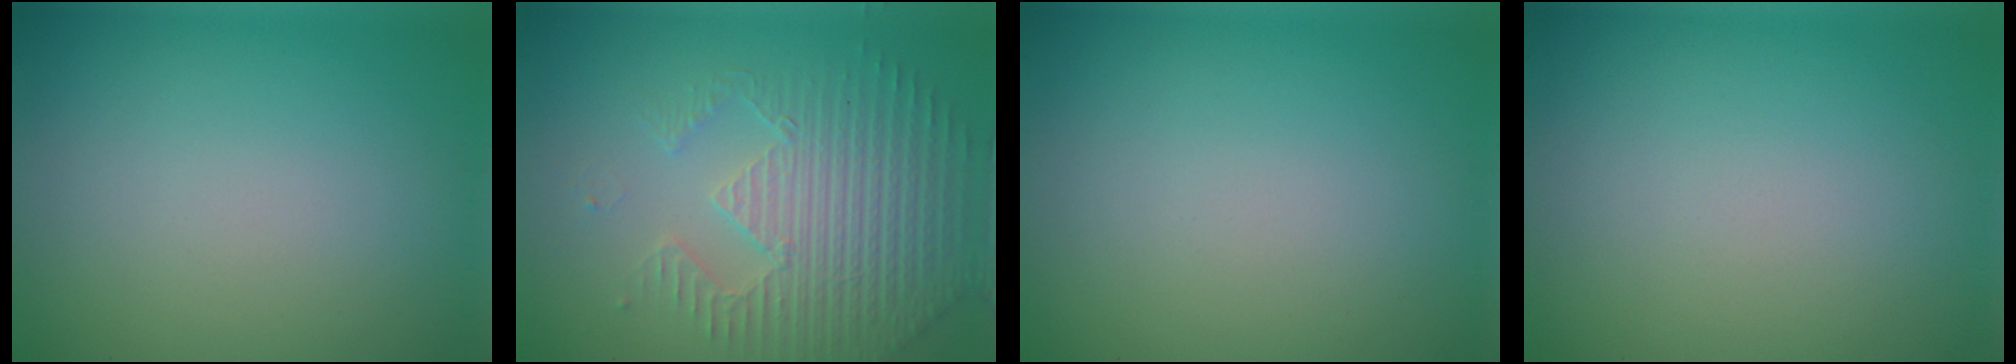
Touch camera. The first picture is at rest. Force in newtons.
{"total": 4.2, "press": 4.1, "slide": 0.9}
{"total": 0.0}
{"total": 0.0}